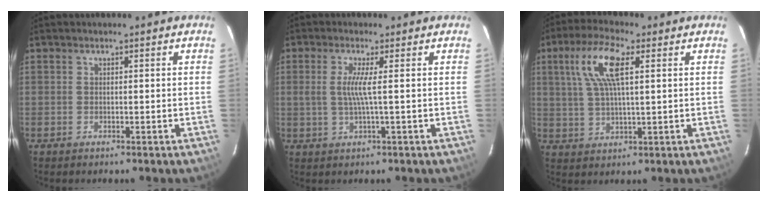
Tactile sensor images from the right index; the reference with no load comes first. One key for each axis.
{"total": 3.8, "fx": 0.4, "fy": -0.6, "fz": 3.7, "tx": -0.071, "ty": 0.000, "tz": 0.010}
{"total": 9.7, "fx": 3.3, "fy": 2.8, "fz": 8.7, "tx": -0.172, "ty": 0.017, "tz": 0.063}